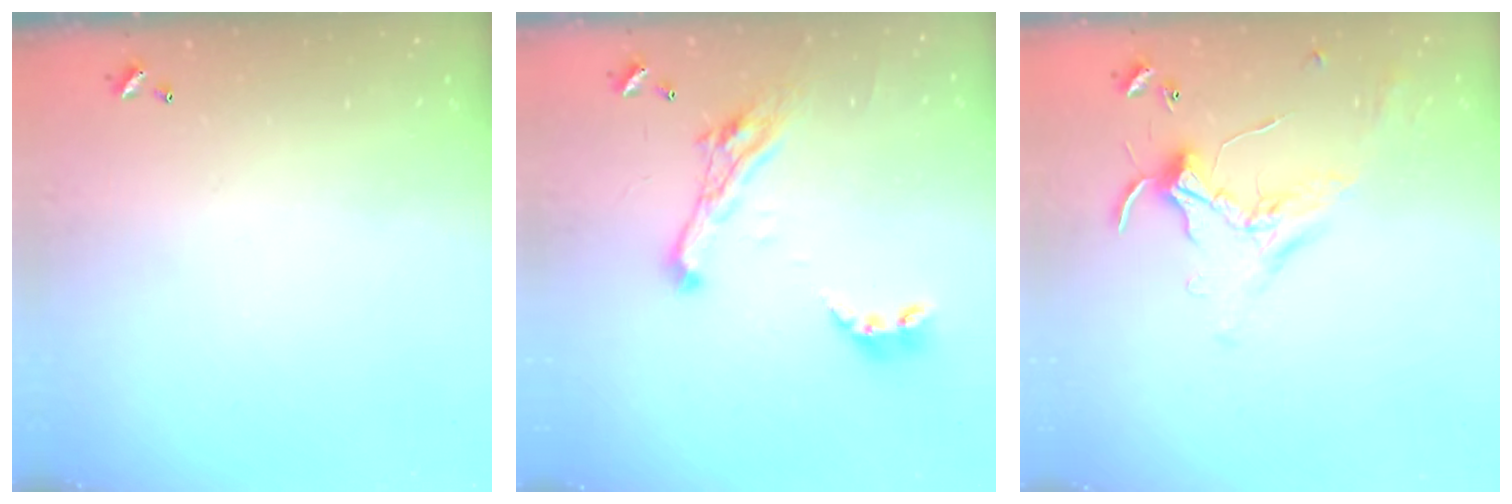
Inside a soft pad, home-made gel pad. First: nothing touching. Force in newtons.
{"total": 10.6, "press": 10.5, "slide": 1.7}
{"total": 0.8, "press": 0.7, "slide": 0.4}